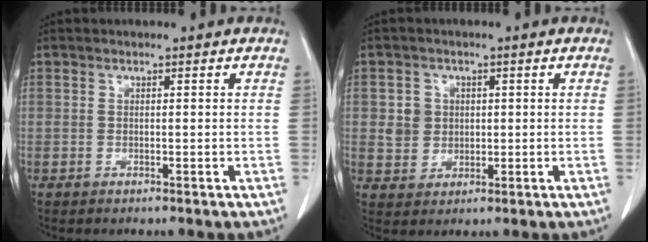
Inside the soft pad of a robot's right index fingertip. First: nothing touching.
{"total": 4.1, "force": [0.8, 3.9, 1.1], "torque": [-0.020, 0.013, 0.020]}